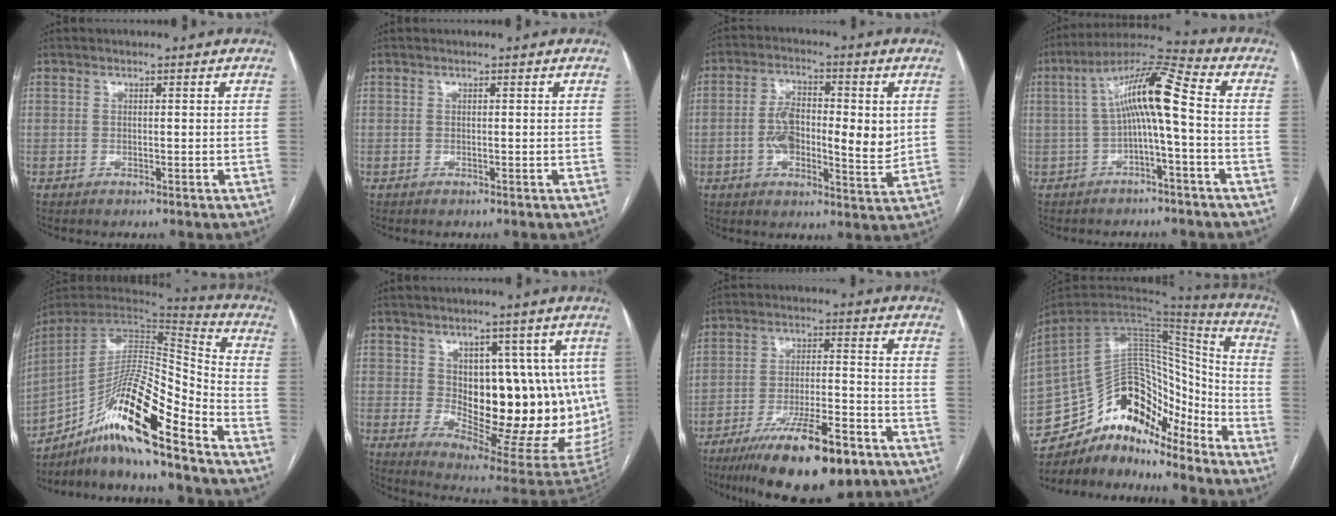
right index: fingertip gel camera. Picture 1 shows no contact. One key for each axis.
{"total": 0.0}
{"total": 11.6, "fx": 0.1, "fy": 4.5, "fz": 10.7, "tx": -0.188, "ty": 0.007, "tz": -0.001}
{"total": 10.4, "fx": -0.2, "fy": 0.6, "fz": 10.4, "tx": -0.183, "ty": 0.040, "tz": -0.007}
{"total": 19.2, "fx": -12.8, "fy": 1.9, "fz": 14.1, "tx": -0.265, "ty": 0.000, "tz": -0.231}
{"total": 18.8, "fx": 1.3, "fy": 8.7, "fz": 16.6, "tx": -0.185, "ty": -0.001, "tz": 0.041}
{"total": 16.8, "fx": -11.1, "fy": 3.4, "fz": 12.1, "tx": -0.184, "ty": -0.021, "tz": -0.187}
{"total": 19.3, "fx": -15.8, "fy": 7.4, "fz": 8.4, "tx": -0.156, "ty": 0.051, "tz": -0.268}